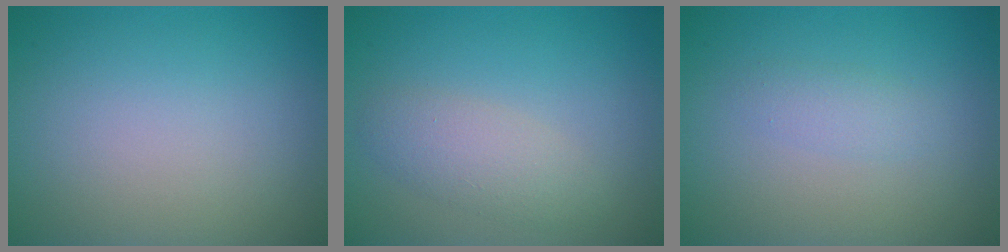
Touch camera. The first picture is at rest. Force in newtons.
{"total": 2.6, "press": 2.6, "slide": 0.1}
{"total": 1.3, "press": 1.3, "slide": 0.1}